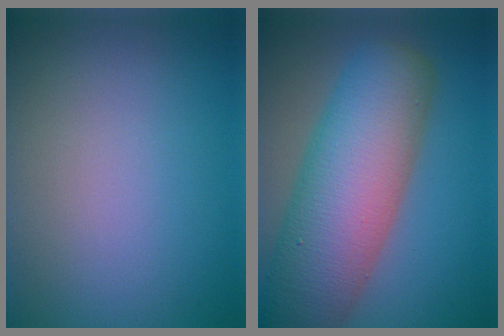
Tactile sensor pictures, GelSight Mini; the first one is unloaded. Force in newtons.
{"total": 12.4, "press": 12.4, "slide": 0.6}